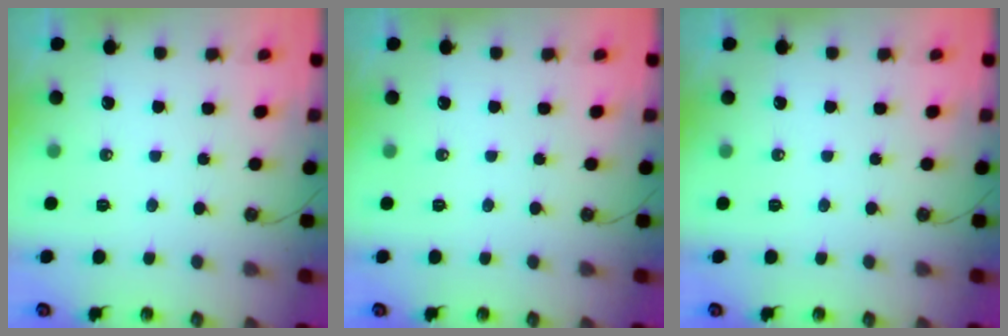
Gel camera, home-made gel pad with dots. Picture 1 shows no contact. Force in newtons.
{"total": 0.0}
{"total": 0.0}